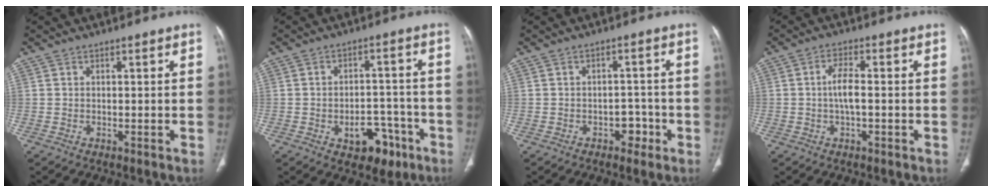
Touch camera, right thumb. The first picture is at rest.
{"total": 9.2, "force": [-4.3, 5.9, 5.6], "torque": [-0.044, 0.041, -0.050]}
{"total": 3.5, "force": [-1.8, 2.5, 1.8], "torque": [-0.004, 0.019, -0.024]}
{"total": 4.2, "force": [-0.3, 1.5, 4.0], "torque": [-0.087, 0.007, -0.010]}